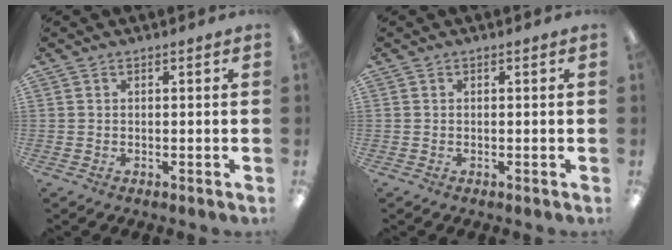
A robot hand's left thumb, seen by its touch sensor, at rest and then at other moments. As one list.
[{"total": 0.0}]